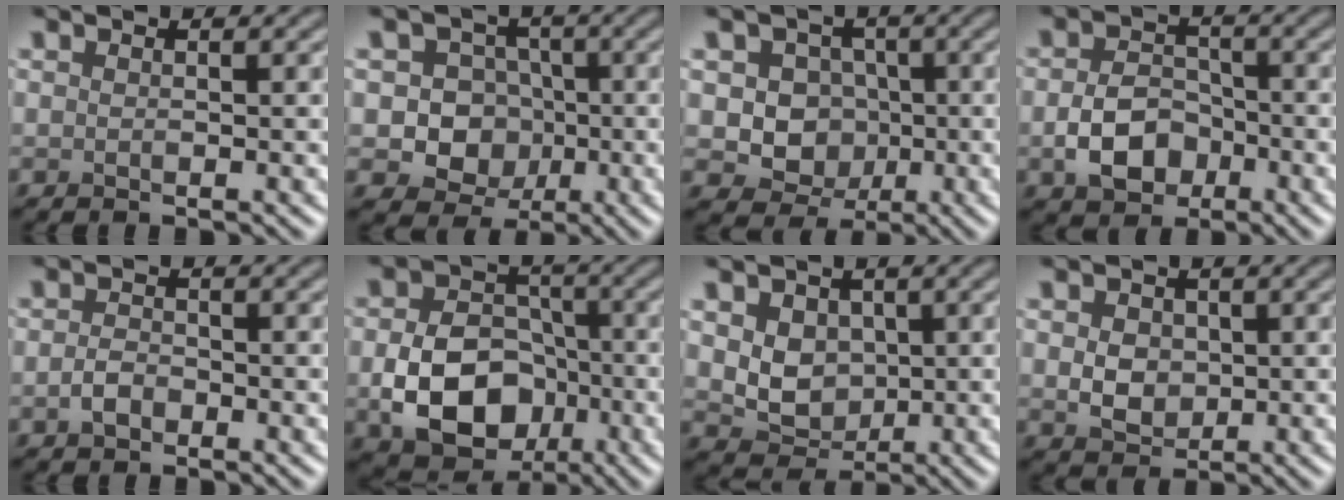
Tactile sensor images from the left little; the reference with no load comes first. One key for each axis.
{"total": 6.1, "fx": -0.5, "fy": 5.6, "fz": 2.3, "tx": -0.019, "ty": 0.016, "tz": -0.029}
{"total": 5.7, "fx": 0.3, "fy": 5.3, "fz": 2.2, "tx": -0.015, "ty": 0.014, "tz": -0.011}
{"total": 4.3, "fx": -1.5, "fy": 3.2, "fz": 2.5, "tx": -0.045, "ty": 0.002, "tz": -0.030}
{"total": 1.6, "fx": -0.7, "fy": 1.0, "fz": 0.9, "tx": -0.019, "ty": 0.001, "tz": -0.017}
{"total": 8.6, "fx": -2.3, "fy": 6.4, "fz": 5.2, "tx": -0.092, "ty": -0.010, "tz": -0.040}
{"total": 3.9, "fx": 0.8, "fy": 3.2, "fz": 2.1, "tx": -0.048, "ty": -0.009, "tz": 0.020}
{"total": 2.9, "fx": 0.2, "fy": 2.4, "fz": 1.6, "tx": -0.031, "ty": -0.003, "tz": 0.002}